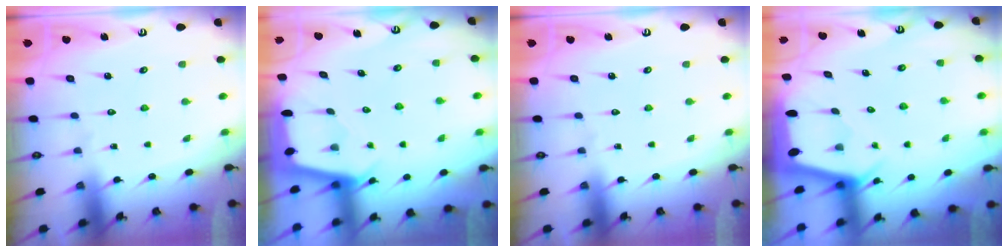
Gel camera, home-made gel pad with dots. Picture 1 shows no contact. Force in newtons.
{"total": 2.0, "press": 2.0, "slide": 0.3}
{"total": 0.0}
{"total": 2.2, "press": 2.2, "slide": 0.3}